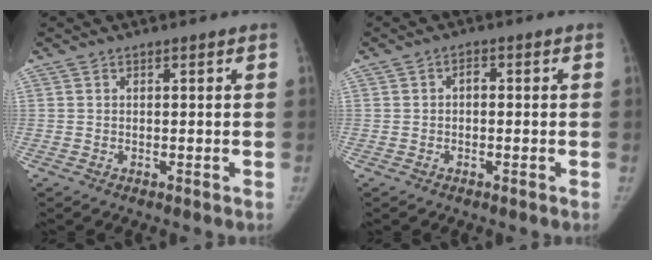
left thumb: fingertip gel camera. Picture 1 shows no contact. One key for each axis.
{"total": 1.6, "fx": -0.2, "fy": 1.2, "fz": 0.9, "tx": -0.007, "ty": 0.008, "tz": -0.008}